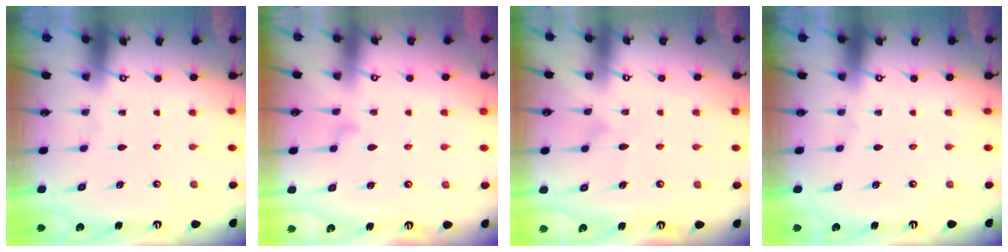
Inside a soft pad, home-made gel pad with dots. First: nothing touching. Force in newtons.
{"total": 7.5, "press": 7.5, "slide": 0.4}
{"total": 8.1, "press": 8.1, "slide": 0.3}
{"total": 0.0}